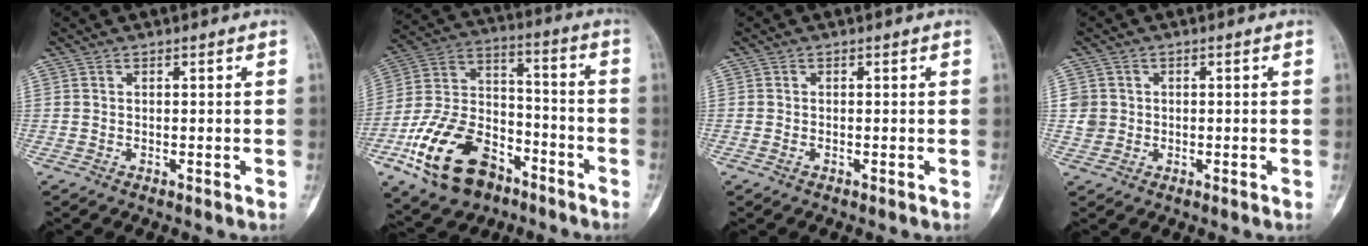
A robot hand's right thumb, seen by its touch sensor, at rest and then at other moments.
{"total": 20.8, "force": [-10.9, 12.5, 12.5], "torque": [-0.215, 0.073, -0.192]}
{"total": 0.6, "force": [-0.2, 0.4, 0.3], "torque": [-0.003, 0.000, -0.006]}
{"total": 3.0, "force": [0.1, 2.9, 0.6], "torque": [0.012, 0.006, 0.003]}